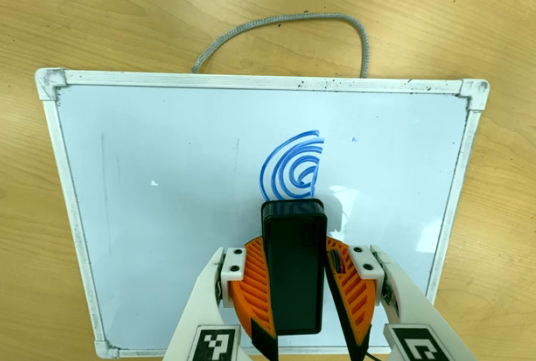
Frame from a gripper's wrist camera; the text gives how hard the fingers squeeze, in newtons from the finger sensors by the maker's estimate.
{"total": 9.0, "left": 9.3, "right": 8.7}